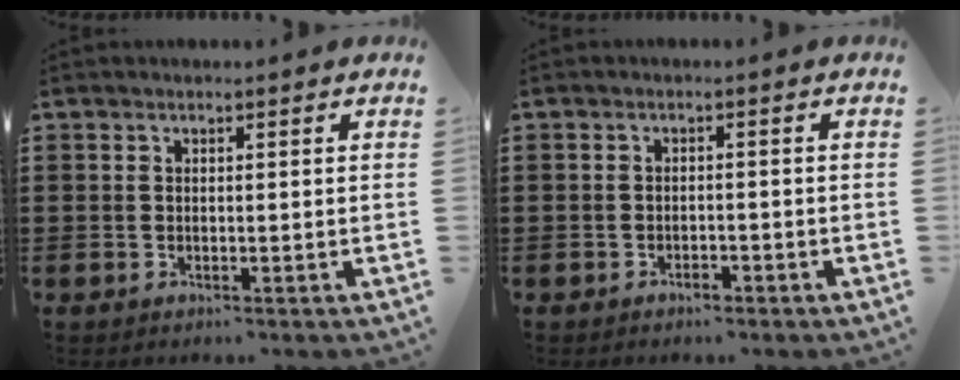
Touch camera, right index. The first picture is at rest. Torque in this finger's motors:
{"motor_torque": [1.57, 0.56, 0.17, 0.00]}